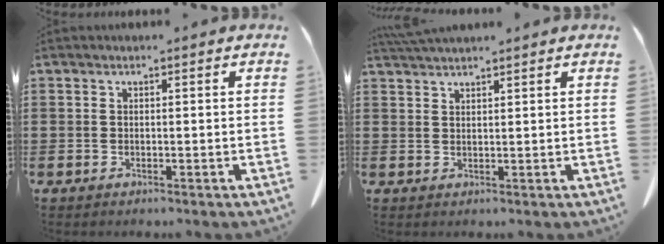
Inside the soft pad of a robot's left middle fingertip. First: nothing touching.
{"total": 2.4, "force": [2.3, 0.1, 0.7], "torque": [-0.019, 0.000, 0.045]}